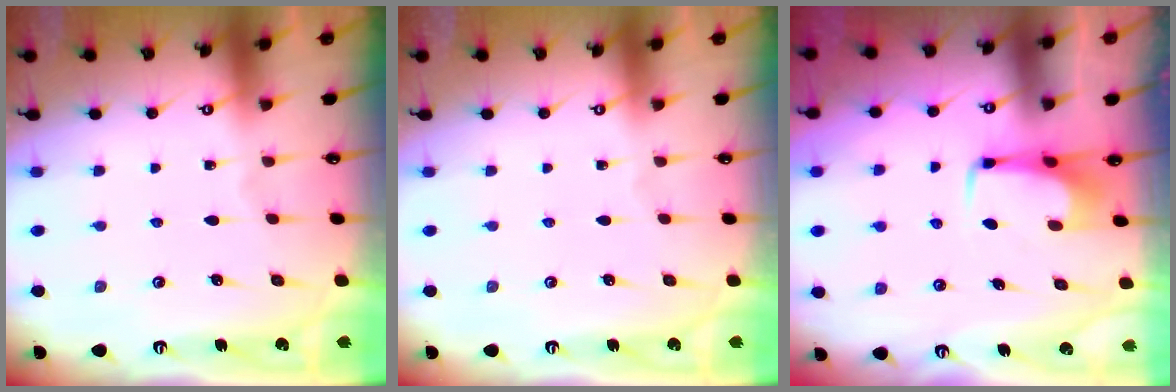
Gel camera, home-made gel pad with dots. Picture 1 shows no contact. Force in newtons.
{"total": 0.0}
{"total": 3.0, "press": 3.0, "slide": 0.4}